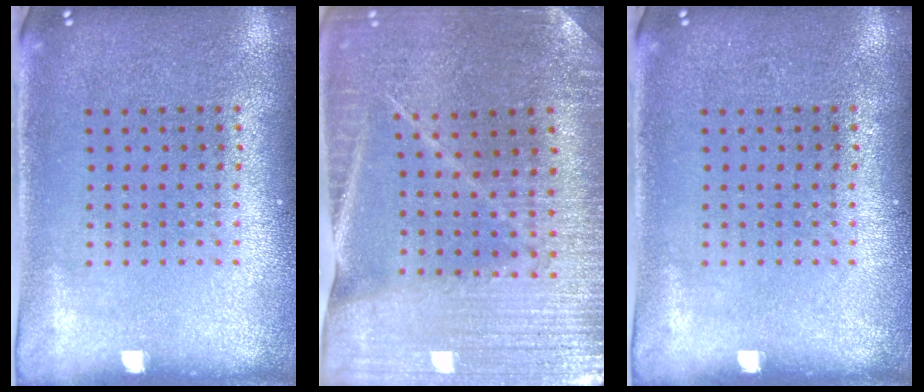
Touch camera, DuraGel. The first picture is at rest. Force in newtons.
{"total": 3.0, "press": 3.0, "slide": 0.3}
{"total": 0.0}